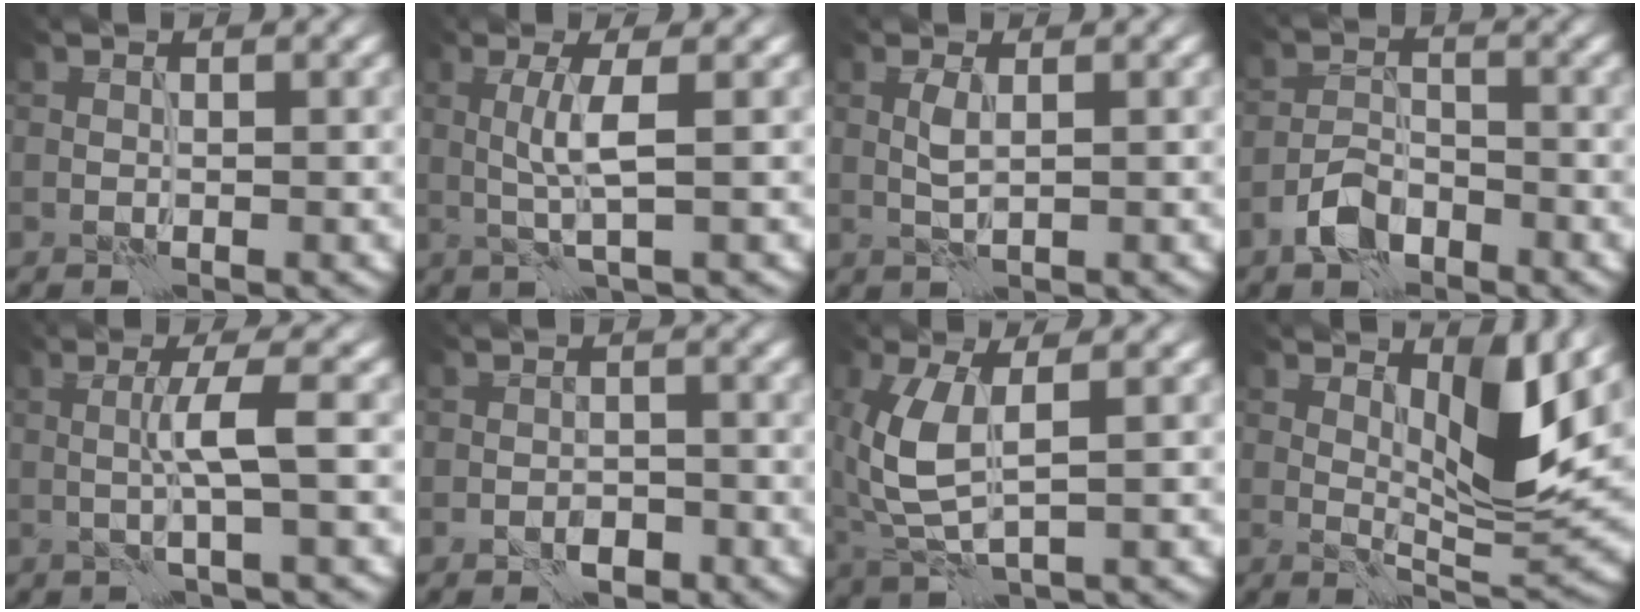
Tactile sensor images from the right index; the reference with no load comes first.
{"total": 2.8, "force": [0.3, 0.0, 2.8], "torque": [-0.061, 0.001, 0.007]}
{"total": 1.5, "force": [0.3, 0.3, 1.4], "torque": [-0.035, 0.003, 0.008]}
{"total": 3.5, "force": [-2.4, 1.8, 1.8], "torque": [-0.032, 0.006, -0.055]}
{"total": 3.2, "force": [0.1, 0.1, 3.2], "torque": [-0.060, 0.004, -0.002]}
{"total": 2.1, "force": [-1.3, 1.2, 1.1], "torque": [-0.012, 0.004, -0.023]}
{"total": 5.7, "force": [0.4, 2.5, 5.2], "torque": [-0.141, -0.002, 0.012]}
{"total": 5.6, "force": [2.7, 1.5, 4.6], "torque": [-0.077, -0.012, 0.047]}